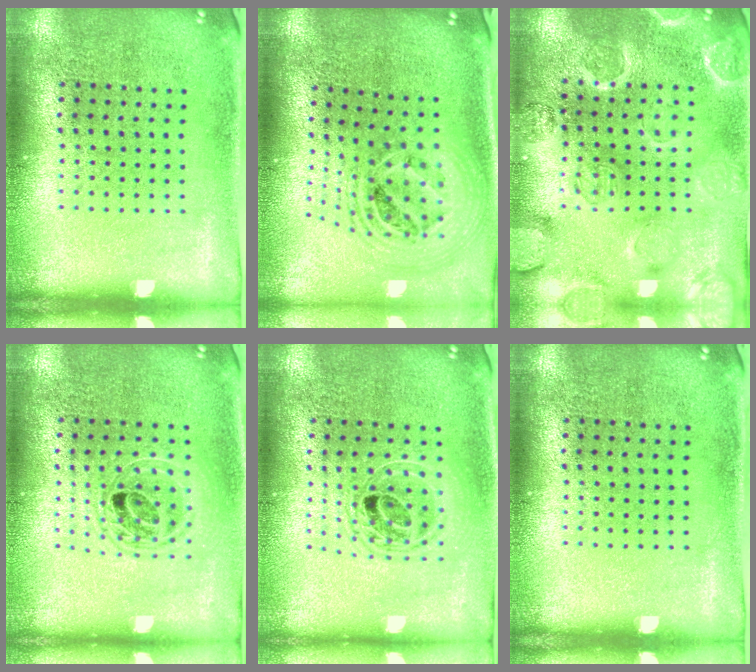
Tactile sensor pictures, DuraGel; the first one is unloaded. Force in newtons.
{"total": 2.4, "press": 1.8, "slide": 1.6}
{"total": 2.9, "press": 2.8, "slide": 0.3}
{"total": 1.7, "press": 1.4, "slide": 0.9}
{"total": 1.7, "press": 1.4, "slide": 1.0}
{"total": 0.0}